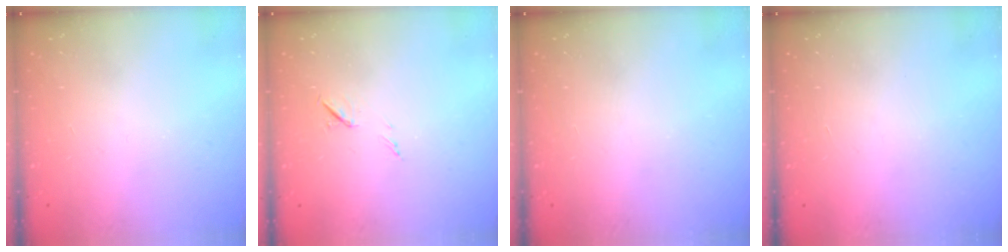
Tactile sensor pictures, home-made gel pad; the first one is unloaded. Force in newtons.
{"total": 5.5, "press": 5.3, "slide": 1.5}
{"total": 0.0}
{"total": 1.5, "press": 1.5, "slide": 0.1}